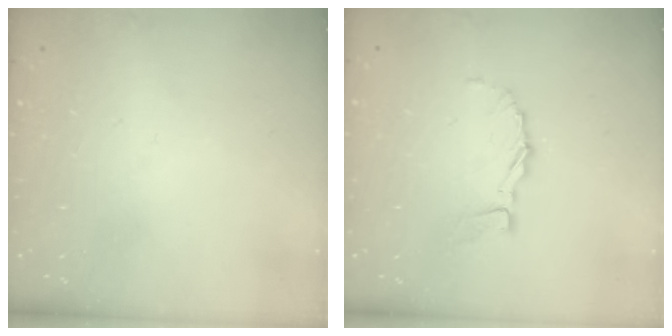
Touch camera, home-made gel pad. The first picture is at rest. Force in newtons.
{"total": 5.2, "press": 5.1, "slide": 0.2}